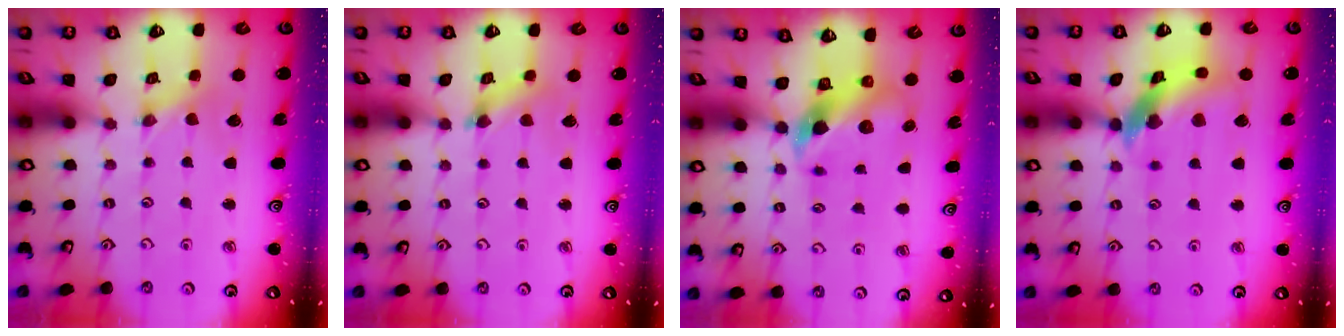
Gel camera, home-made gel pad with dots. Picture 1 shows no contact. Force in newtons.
{"total": 4.0, "press": 4.0, "slide": 0.4}
{"total": 7.0, "press": 6.9, "slide": 1.0}
{"total": 12.6, "press": 12.5, "slide": 1.7}